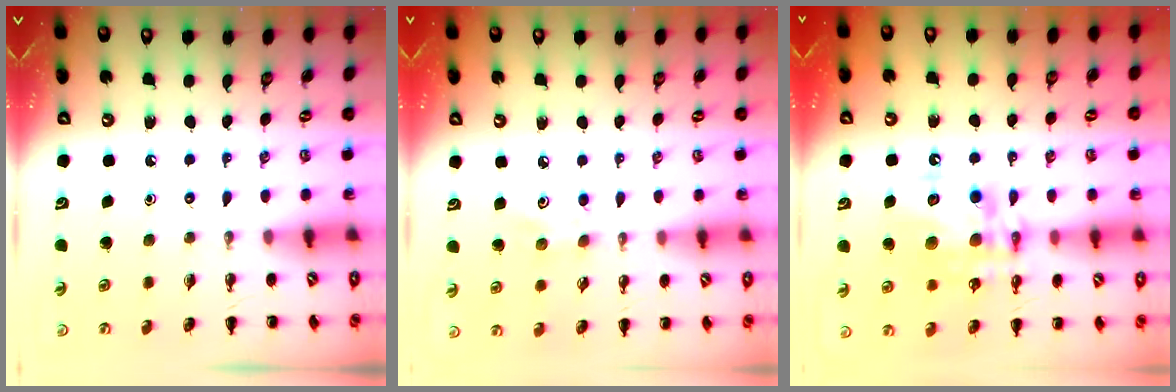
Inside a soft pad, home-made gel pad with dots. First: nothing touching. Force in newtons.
{"total": 3.4, "press": 3.3, "slide": 0.9}
{"total": 13.4, "press": 13.1, "slide": 2.9}